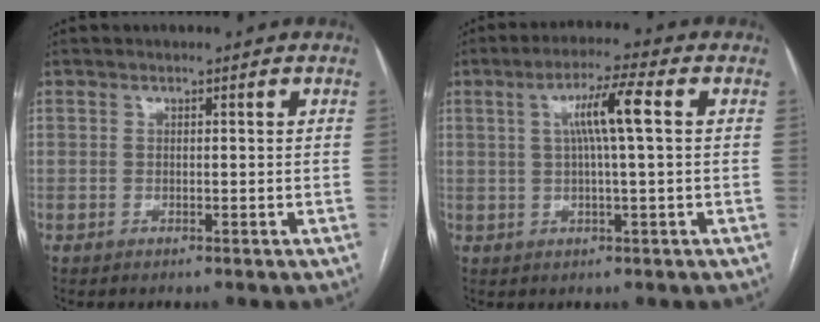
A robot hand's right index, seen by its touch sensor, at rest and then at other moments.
{"total": 7.0, "force": [1.4, -0.2, 6.9], "torque": [-0.125, 0.010, 0.024]}